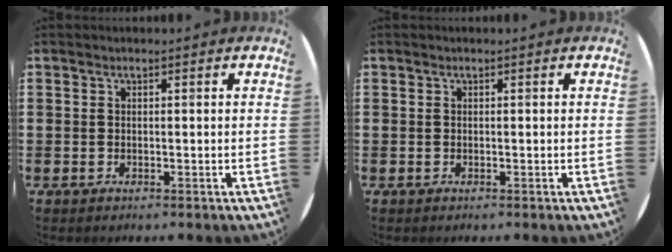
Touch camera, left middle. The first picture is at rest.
{"total": 0.0}